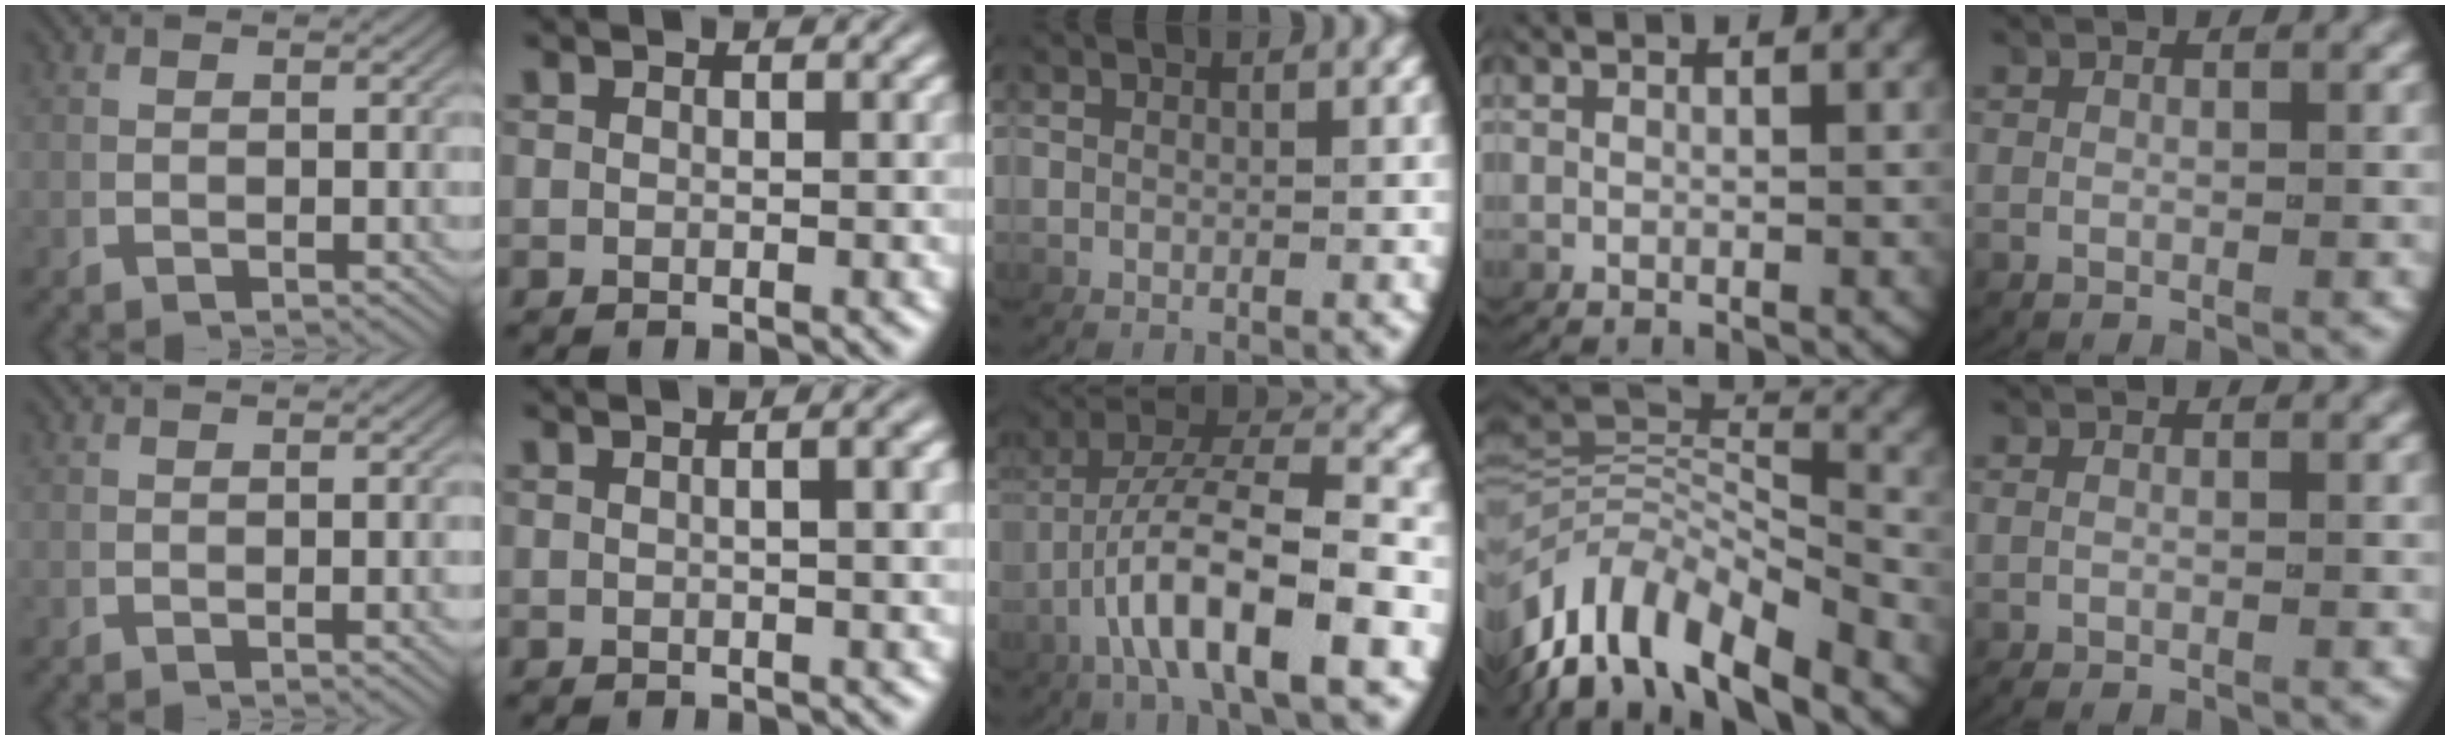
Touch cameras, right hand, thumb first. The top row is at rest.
{"thumb": {"total": 0.6, "force": [-0.1, 0.0, 0.6], "torque": [-0.010, 0.004, -0.002]}, "index": {"total": 2.1, "force": [0.4, -0.1, 2.1], "torque": [-0.021, 0.011, 0.004]}, "middle": {"total": 7.4, "force": [-1.2, 2.4, 6.9], "torque": [-0.127, -0.004, -0.012]}, "ring": {"total": 13.5, "force": [-5.9, 9.2, 7.9], "torque": [-0.179, -0.048, -0.083]}, "little": {"total": 0.7, "force": [-0.6, 0.1, 0.2], "torque": [-0.009, -0.005, -0.009]}}